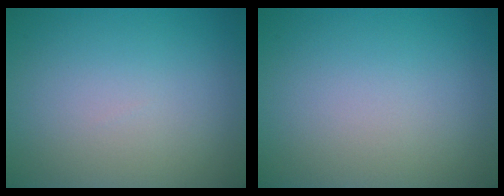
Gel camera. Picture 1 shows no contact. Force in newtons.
{"total": 0.0}